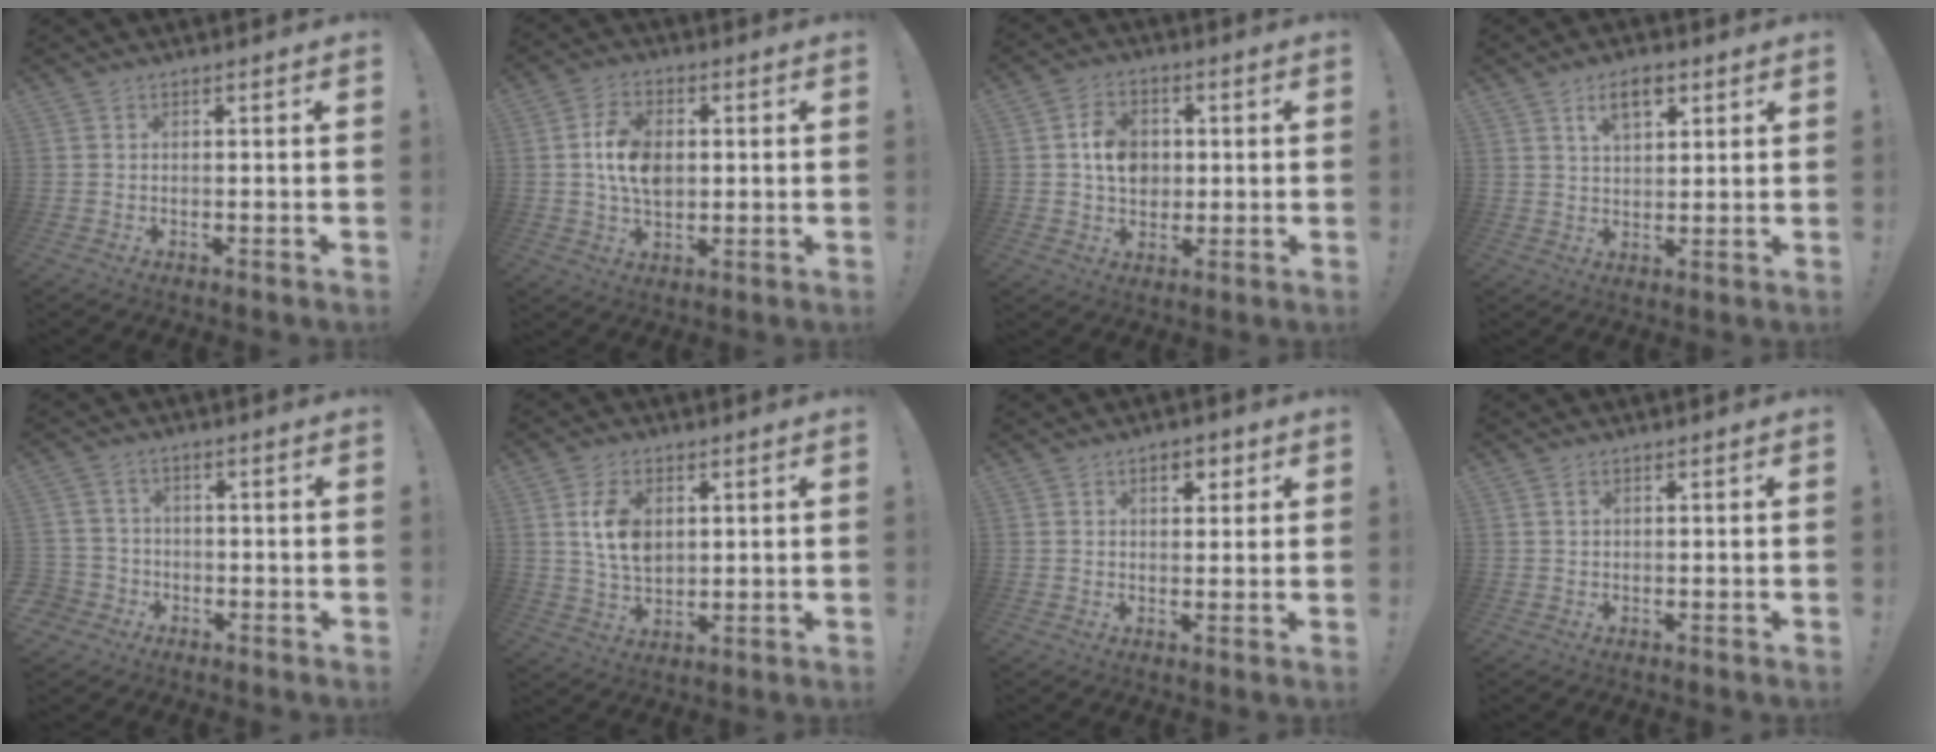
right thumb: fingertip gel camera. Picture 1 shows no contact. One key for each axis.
{"total": 10.7, "fx": 0.6, "fy": 7.6, "fz": 7.6, "tx": -0.125, "ty": 0.013, "tz": 0.014}
{"total": 9.4, "fx": 0.8, "fy": 7.8, "fz": 5.2, "tx": -0.078, "ty": 0.010, "tz": 0.019}
{"total": 6.9, "fx": 3.6, "fy": 3.6, "fz": 4.5, "tx": -0.074, "ty": -0.005, "tz": 0.064}
{"total": 5.1, "fx": -1.6, "fy": 4.7, "fz": 1.2, "tx": -0.029, "ty": 0.020, "tz": -0.025}
{"total": 9.6, "fx": 2.6, "fy": 6.5, "fz": 6.6, "tx": -0.118, "ty": 0.001, "tz": 0.048}
{"total": 4.1, "fx": 1.8, "fy": 2.7, "fz": 2.5, "tx": -0.026, "ty": -0.001, "tz": 0.026}
{"total": 0.9, "fx": 0.4, "fy": 0.4, "fz": 0.6, "tx": -0.020, "ty": 0.004, "tz": 0.009}